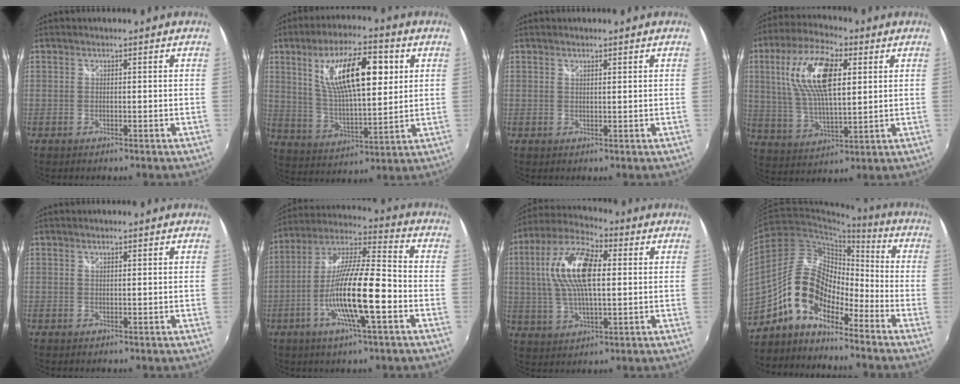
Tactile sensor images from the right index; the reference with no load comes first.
{"total": 16.9, "force": [5.8, 5.8, 14.8], "torque": [-0.260, 0.012, 0.107]}
{"total": 0.8, "force": [0.7, 0.1, 0.4], "torque": [-0.005, 0.000, 0.012]}
{"total": 15.9, "force": [4.8, 6.5, 13.7], "torque": [-0.264, 0.016, 0.093]}
{"total": 0.5, "force": [0.5, 0.1, 0.3], "torque": [-0.003, 0.000, 0.008]}
{"total": 16.4, "force": [-5.2, 2.4, 15.4], "torque": [-0.297, -0.009, -0.101]}
{"total": 15.4, "force": [3.0, 6.3, 13.7], "torque": [-0.270, 0.022, 0.049]}
{"total": 12.0, "force": [-8.0, 6.3, 6.4], "torque": [-0.120, 0.029, -0.157]}